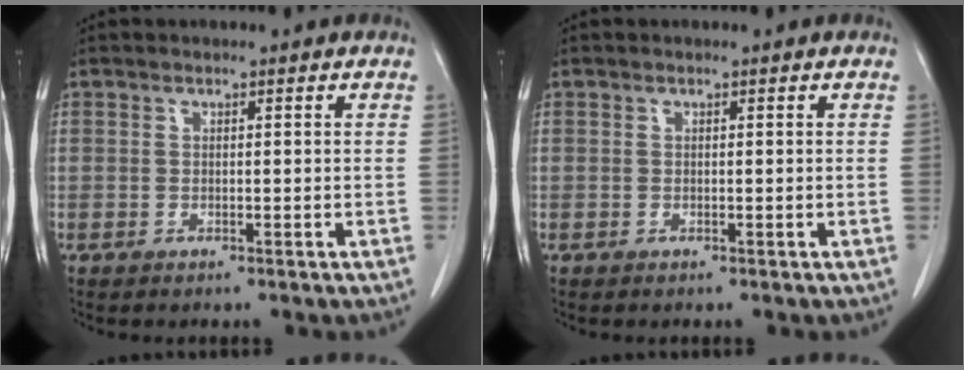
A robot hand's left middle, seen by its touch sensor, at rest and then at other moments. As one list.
[{"total": 0.0}]